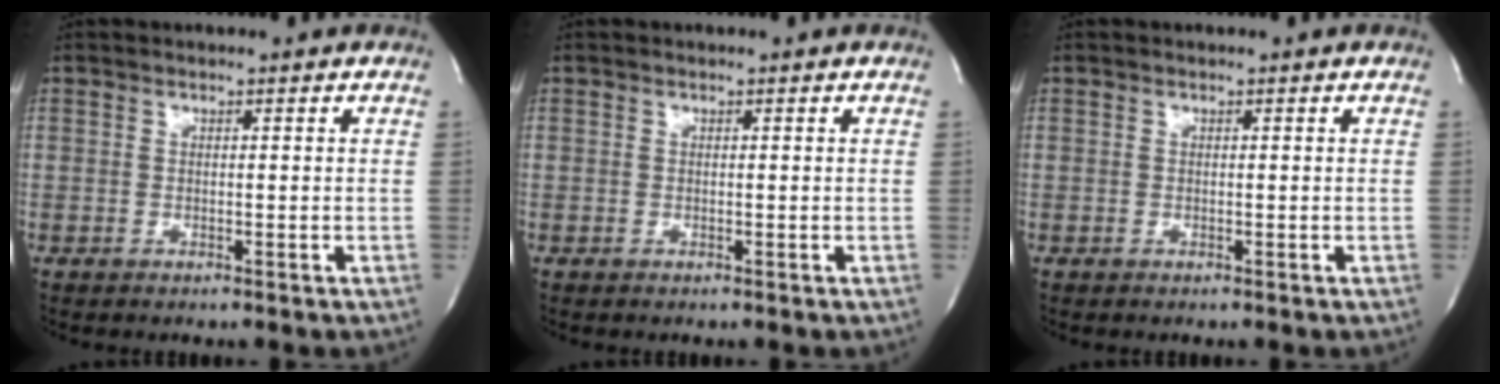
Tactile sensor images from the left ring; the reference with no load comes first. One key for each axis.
{"total": 0.0}
{"total": 0.0}